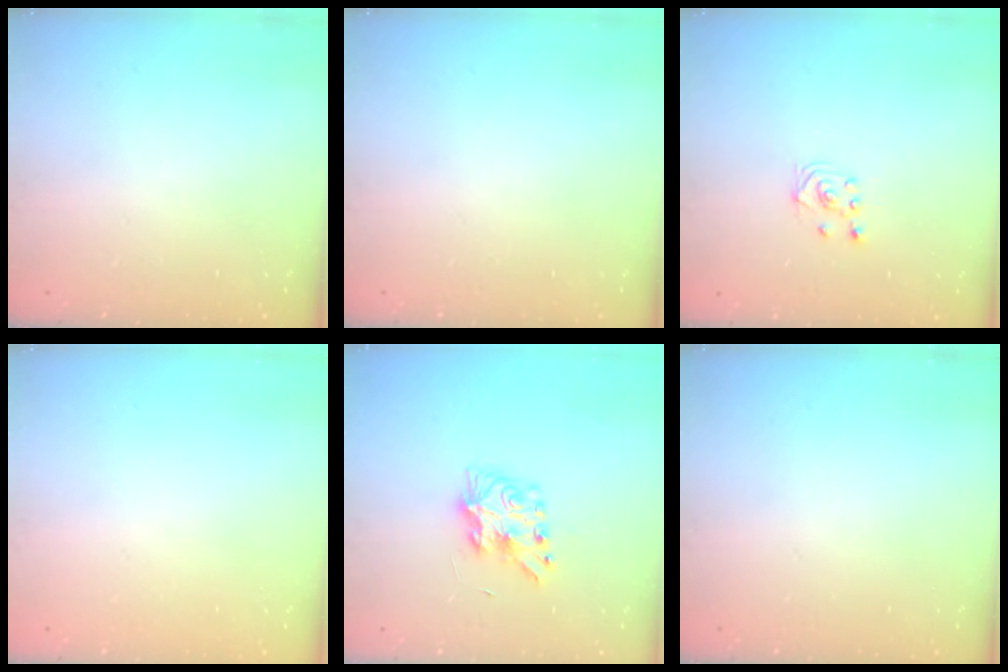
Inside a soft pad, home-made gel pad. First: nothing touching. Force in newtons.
{"total": 0.0}
{"total": 2.3, "press": 2.2, "slide": 0.6}
{"total": 0.0}
{"total": 7.9, "press": 7.9, "slide": 0.7}
{"total": 0.0}